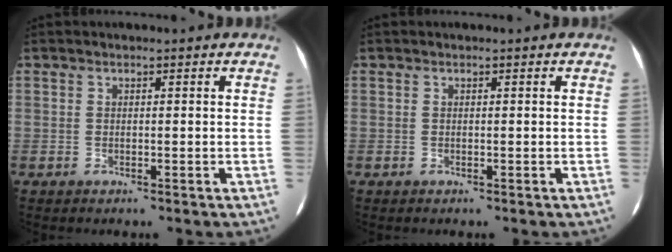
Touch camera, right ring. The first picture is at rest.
{"total": 0.0}